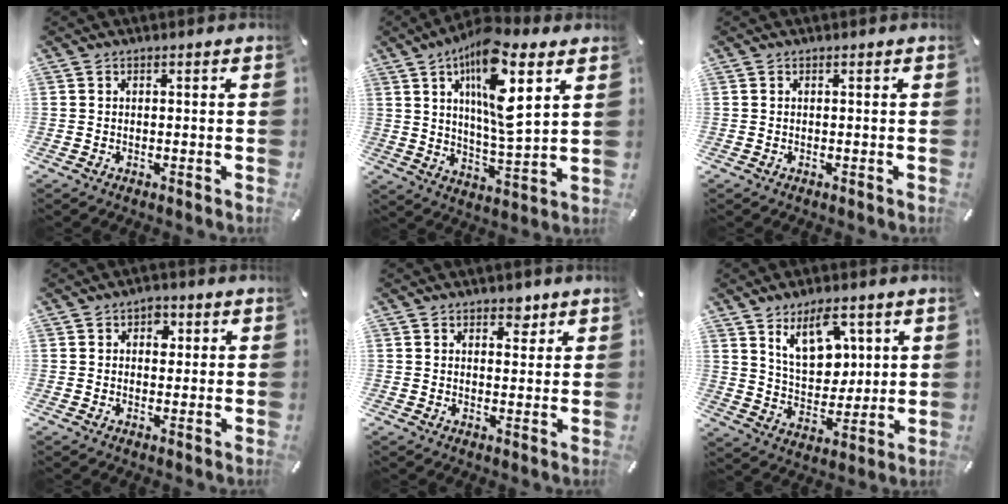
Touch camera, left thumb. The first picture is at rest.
{"total": 14.8, "force": [7.5, 4.3, 12.0], "torque": [-0.219, -0.029, 0.123]}
{"total": 0.0}
{"total": 2.8, "force": [0.8, 2.3, 1.4], "torque": [-0.001, -0.004, 0.004]}
{"total": 3.5, "force": [2.4, 2.4, 1.0], "torque": [0.005, -0.010, 0.035]}
{"total": 12.0, "force": [6.6, 7.5, 6.6], "torque": [-0.107, -0.019, 0.120]}